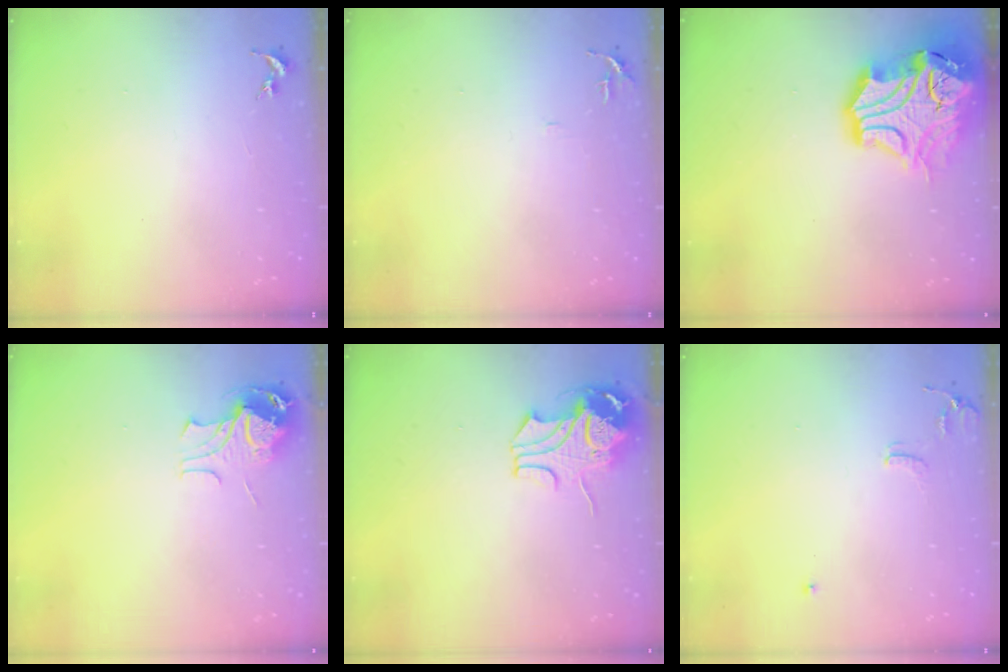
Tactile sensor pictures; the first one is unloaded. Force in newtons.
{"total": 4.7, "press": 4.7, "slide": 0.5}
{"total": 19.5, "press": 19.3, "slide": 2.9}
{"total": 9.5, "press": 9.5, "slide": 1.1}
{"total": 10.0, "press": 9.9, "slide": 1.5}
{"total": 6.4, "press": 6.3, "slide": 0.8}